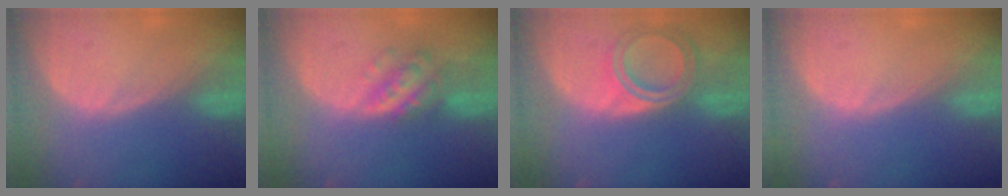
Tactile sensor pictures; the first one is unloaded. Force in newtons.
{"total": 5.8, "press": 5.3, "slide": 2.4}
{"total": 6.5, "press": 5.8, "slide": 2.9}
{"total": 0.0}